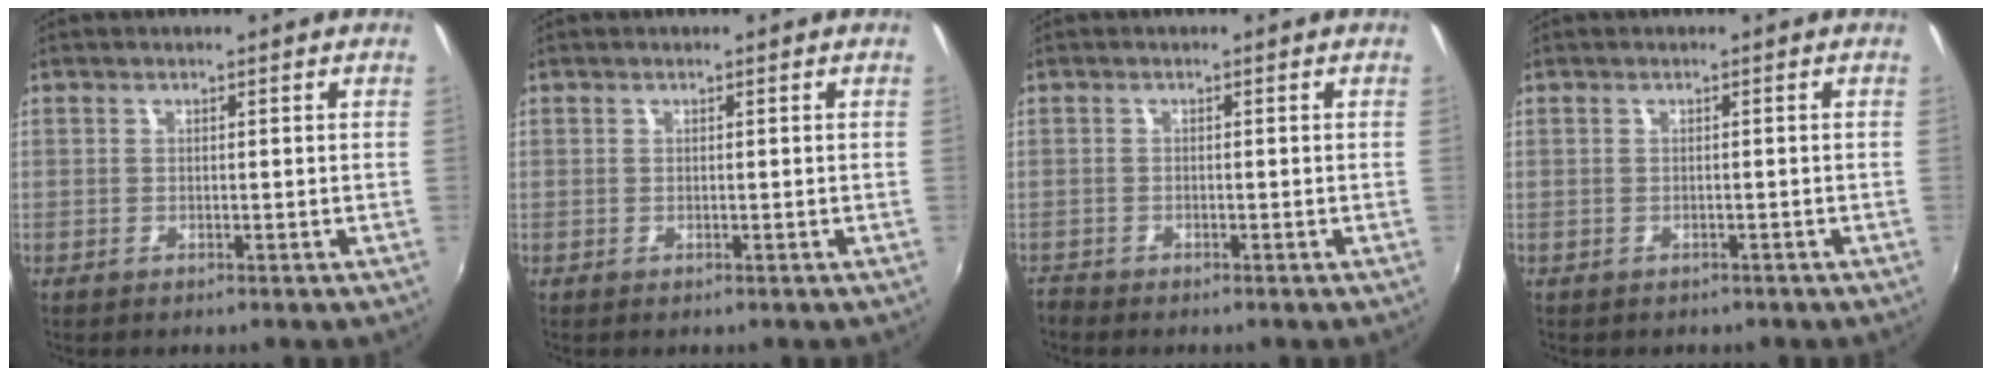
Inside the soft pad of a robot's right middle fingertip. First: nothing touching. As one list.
[{"total": 0.0}, {"total": 1.8, "force": [-1.7, 0.5, 0.1], "torque": [-0.009, -0.008, -0.037]}, {"total": 1.4, "force": [-0.9, 1.0, 0.4], "torque": [-0.011, -0.002, -0.008]}]